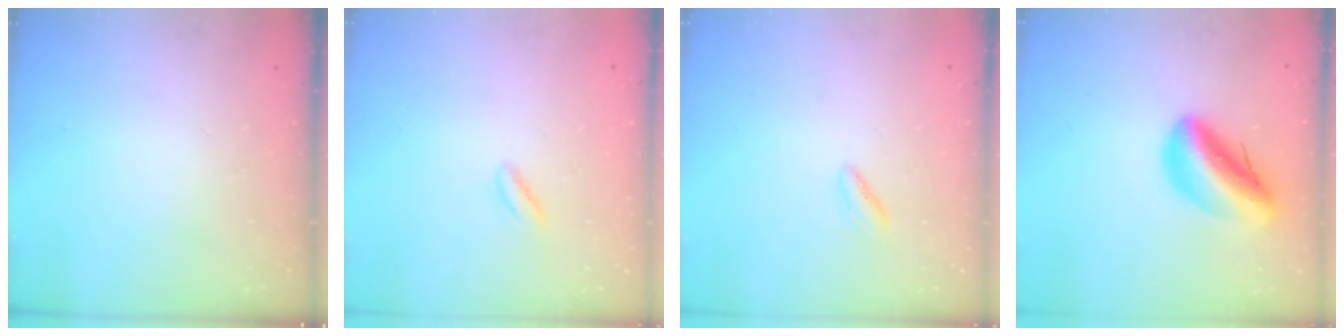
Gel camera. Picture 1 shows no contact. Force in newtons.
{"total": 2.6, "press": 2.4, "slide": 1.1}
{"total": 1.4, "press": 1.2, "slide": 0.7}
{"total": 13.6, "press": 13.1, "slide": 3.8}